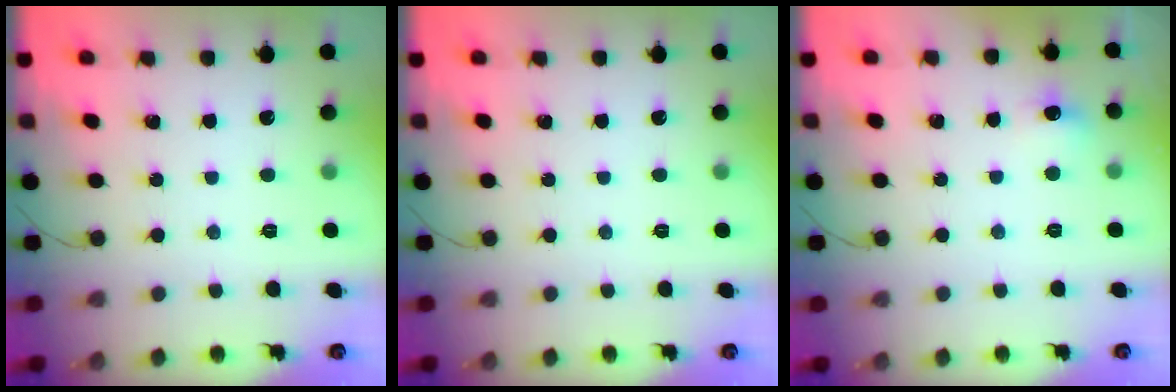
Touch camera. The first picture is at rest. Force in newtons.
{"total": 0.0}
{"total": 5.8, "press": 5.6, "slide": 1.6}